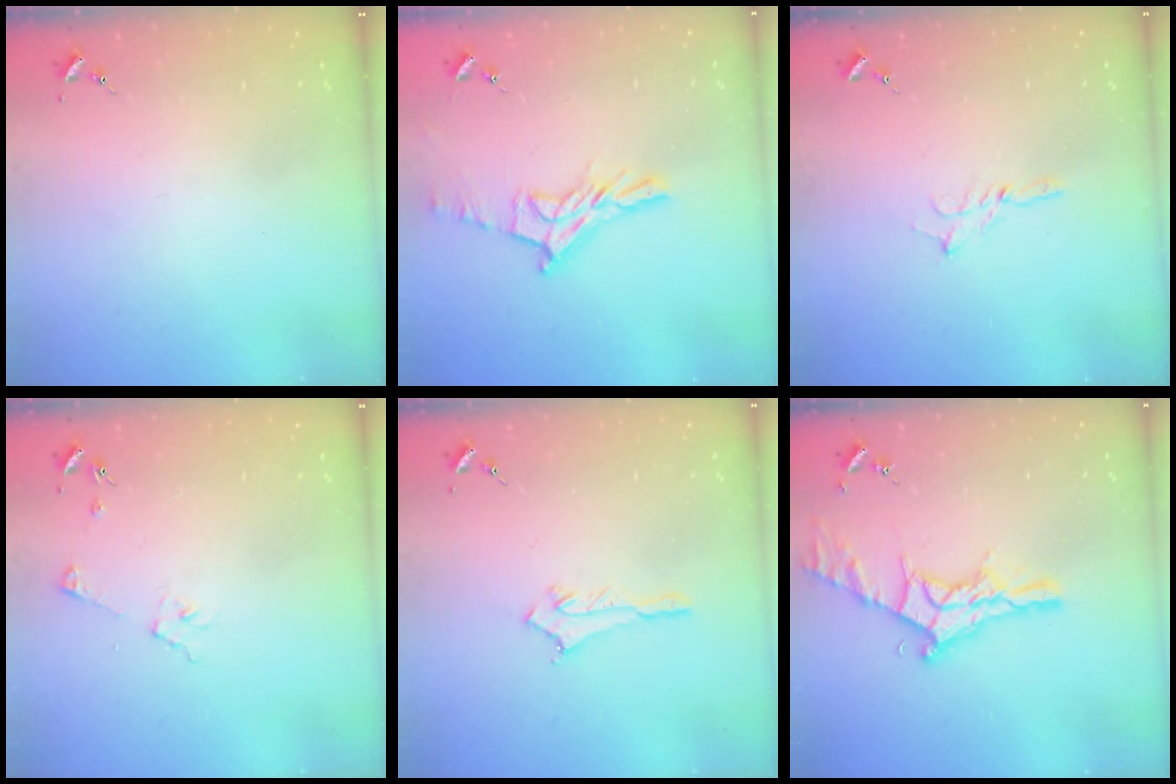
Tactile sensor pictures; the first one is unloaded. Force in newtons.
{"total": 12.0, "press": 12.0, "slide": 1.0}
{"total": 2.7, "press": 2.7, "slide": 0.3}
{"total": 3.8, "press": 3.8, "slide": 0.5}
{"total": 2.8, "press": 2.8, "slide": 0.4}
{"total": 17.0, "press": 17.0, "slide": 1.2}